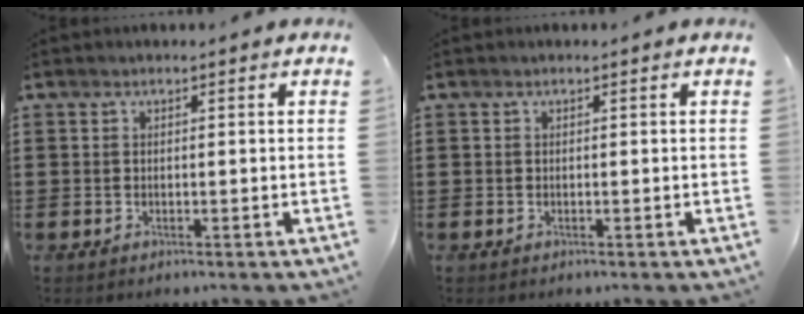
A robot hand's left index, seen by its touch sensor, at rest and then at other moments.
{"total": 0.0}